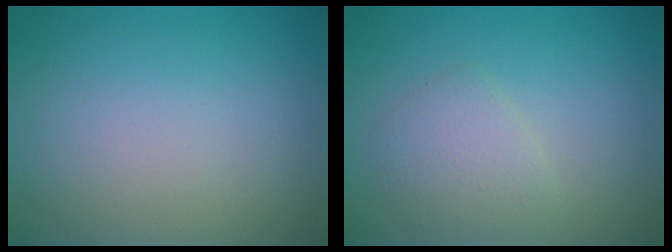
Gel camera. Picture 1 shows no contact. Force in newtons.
{"total": 2.4, "press": 2.4, "slide": 0.1}